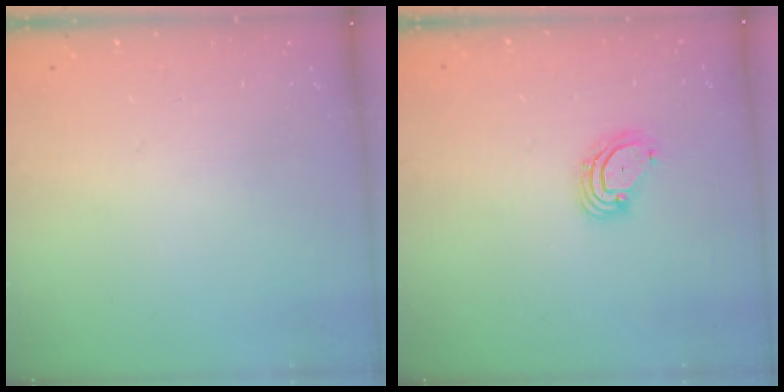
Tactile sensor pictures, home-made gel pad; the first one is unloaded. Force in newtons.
{"total": 3.3, "press": 3.3, "slide": 0.3}